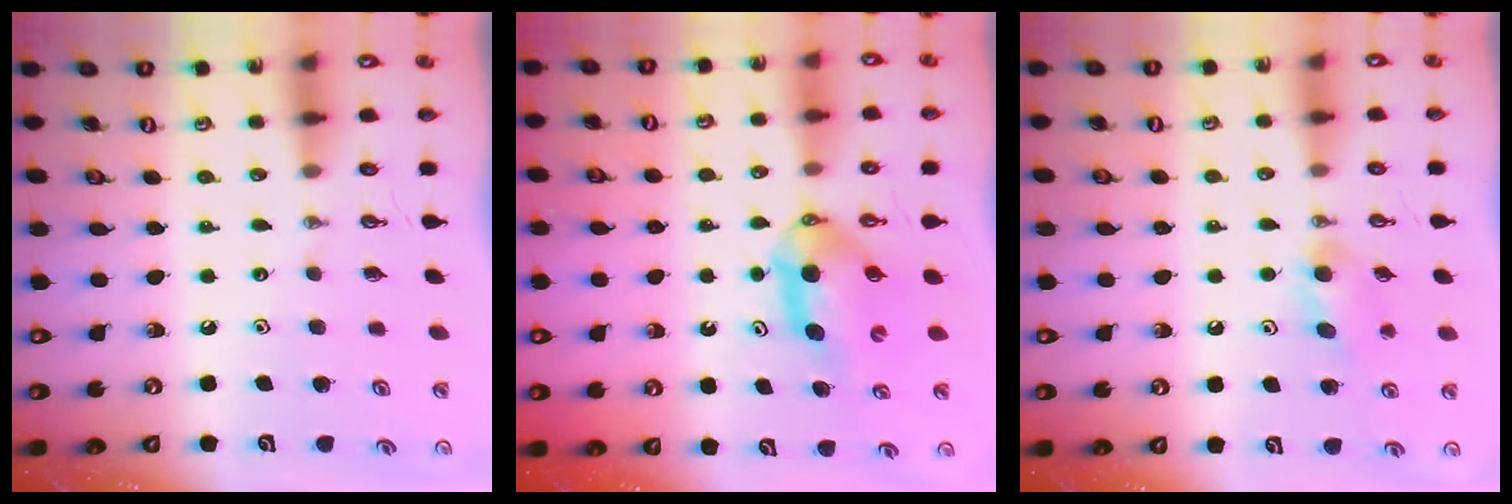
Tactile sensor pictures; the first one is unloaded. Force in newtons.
{"total": 6.0, "press": 6.0, "slide": 0.8}
{"total": 9.8, "press": 6.2, "slide": 7.6}